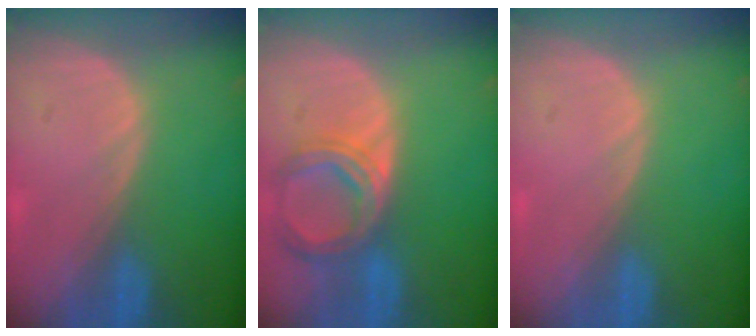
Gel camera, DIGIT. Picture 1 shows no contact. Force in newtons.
{"total": 6.8, "press": 6.2, "slide": 2.6}
{"total": 0.0}